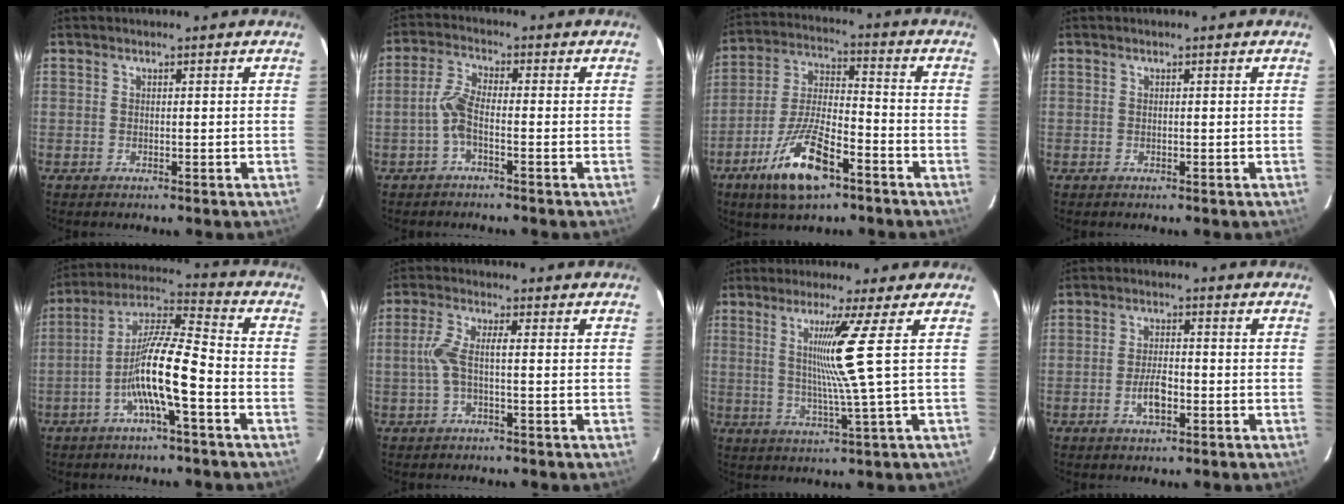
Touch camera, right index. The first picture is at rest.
{"total": 4.3, "force": [-1.5, 1.0, 3.9], "torque": [-0.086, 0.009, -0.033]}
{"total": 13.1, "force": [-7.5, 3.7, 10.1], "torque": [-0.206, -0.010, -0.135]}
{"total": 0.0}
{"total": 11.9, "force": [-4.0, 0.8, 11.2], "torque": [-0.213, 0.015, -0.077]}
{"total": 4.2, "force": [-0.4, 0.7, 4.2], "torque": [-0.100, 0.011, -0.010]}
{"total": 7.7, "force": [1.8, -3.2, 6.8], "torque": [-0.130, -0.016, 0.047]}
{"total": 4.2, "force": [-1.5, 1.4, 3.6], "torque": [-0.071, 0.002, -0.027]}